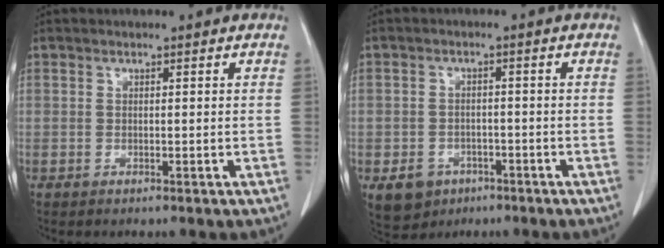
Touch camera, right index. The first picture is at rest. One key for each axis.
{"total": 5.3, "fx": -2.6, "fy": 4.4, "fz": 1.4, "tx": -0.024, "ty": 0.005, "tz": -0.029}